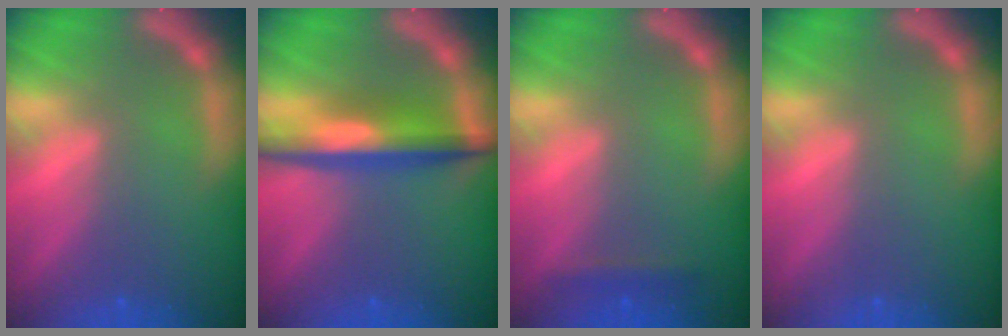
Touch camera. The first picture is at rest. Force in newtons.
{"total": 6.0}
{"total": 1.4}
{"total": 0.0}